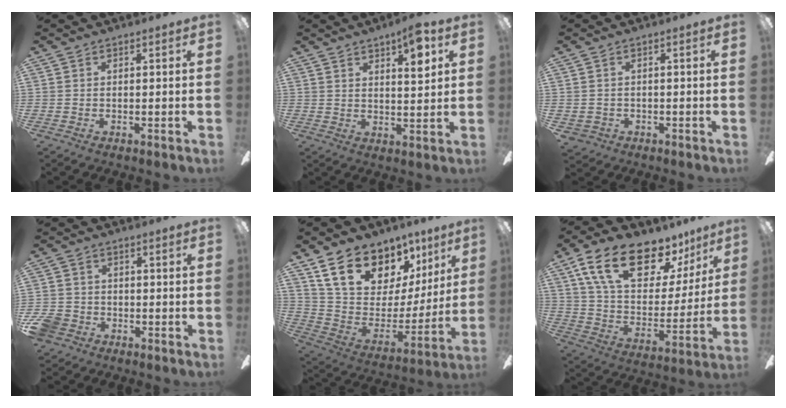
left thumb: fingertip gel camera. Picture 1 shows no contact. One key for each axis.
{"total": 8.0, "fx": 5.0, "fy": 2.1, "fz": 5.8, "tx": -0.082, "ty": -0.024, "tz": 0.079}
{"total": 1.4, "fx": -0.1, "fy": 1.4, "fz": 0.3, "tx": -0.008, "ty": 0.002, "tz": -0.005}
{"total": 5.6, "fx": -2.9, "fy": 4.4, "fz": 1.8, "tx": -0.056, "ty": 0.017, "tz": -0.057}
{"total": 19.0, "fx": 12.7, "fy": 11.3, "fz": 8.6, "tx": -0.153, "ty": -0.077, "tz": 0.240}
{"total": 21.2, "fx": 13.9, "fy": 10.3, "fz": 12.3, "tx": -0.214, "ty": -0.076, "tz": 0.245}